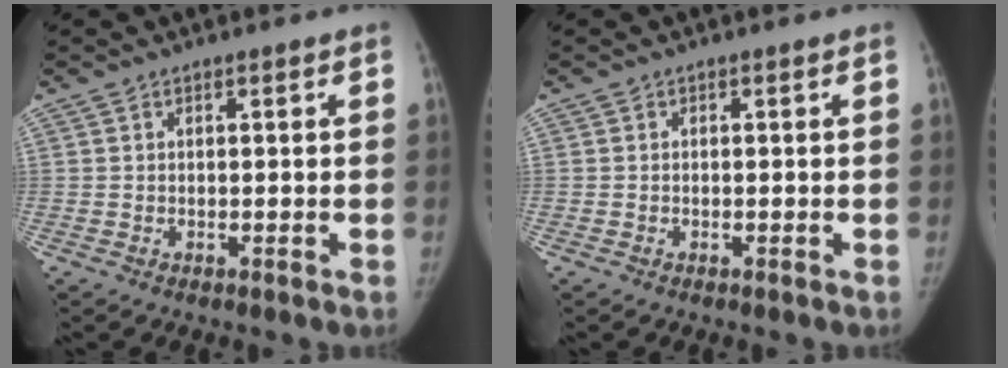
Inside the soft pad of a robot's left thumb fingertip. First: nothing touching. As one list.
[{"total": 0.0}]